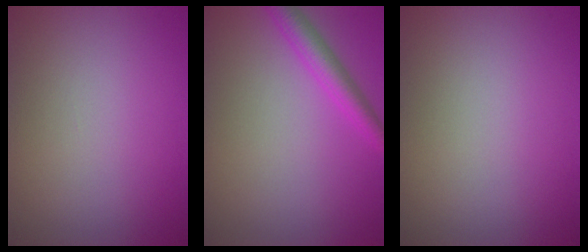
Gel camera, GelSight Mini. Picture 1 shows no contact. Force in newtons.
{"total": 3.0, "press": 2.9, "slide": 0.2}
{"total": 0.0}